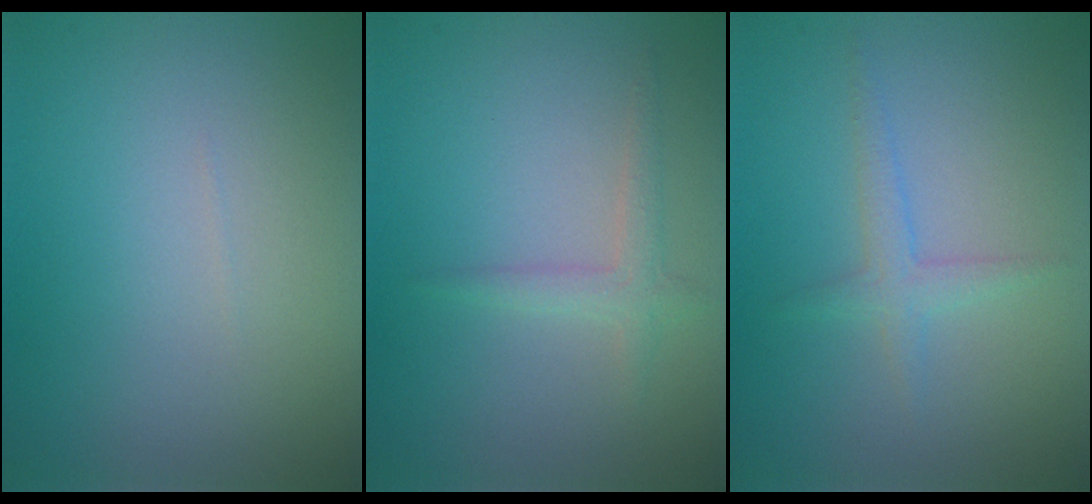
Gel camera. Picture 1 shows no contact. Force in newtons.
{"total": 1.5, "press": 1.5, "slide": 0.0}
{"total": 1.6, "press": 1.6, "slide": 0.1}